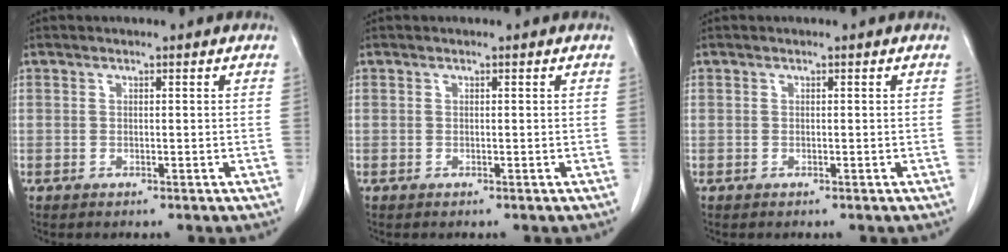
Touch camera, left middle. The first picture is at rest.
{"total": 0.0}
{"total": 0.0}